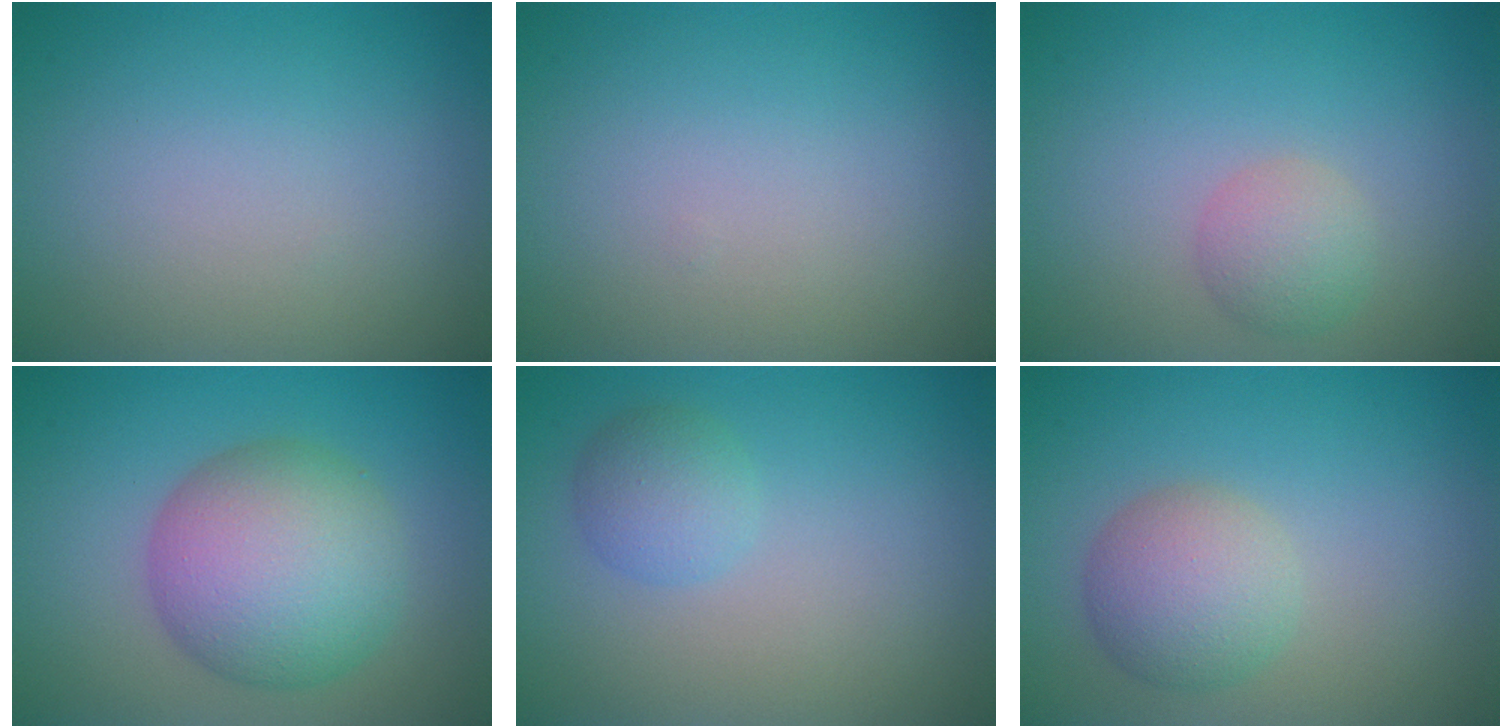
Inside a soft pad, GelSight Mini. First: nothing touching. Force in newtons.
{"total": 0.0}
{"total": 2.2, "press": 2.2, "slide": 0.1}
{"total": 8.5, "press": 8.5, "slide": 0.3}
{"total": 2.2, "press": 2.2, "slide": 0.1}
{"total": 4.0, "press": 4.0, "slide": 0.1}